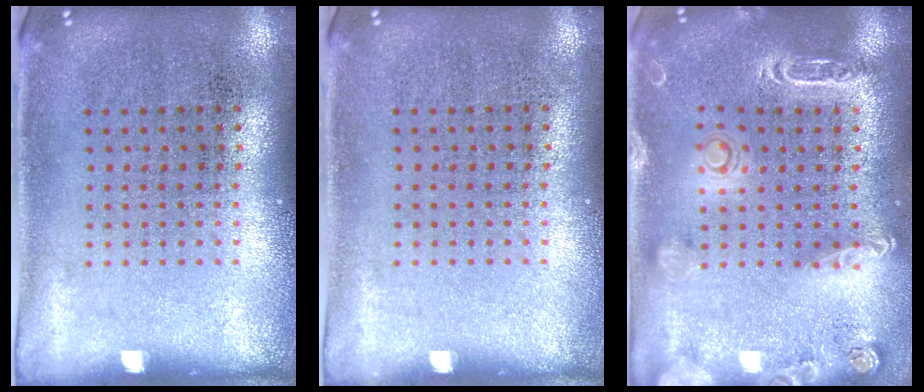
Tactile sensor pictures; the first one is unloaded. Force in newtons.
{"total": 0.0}
{"total": 2.1, "press": 2.0, "slide": 0.6}